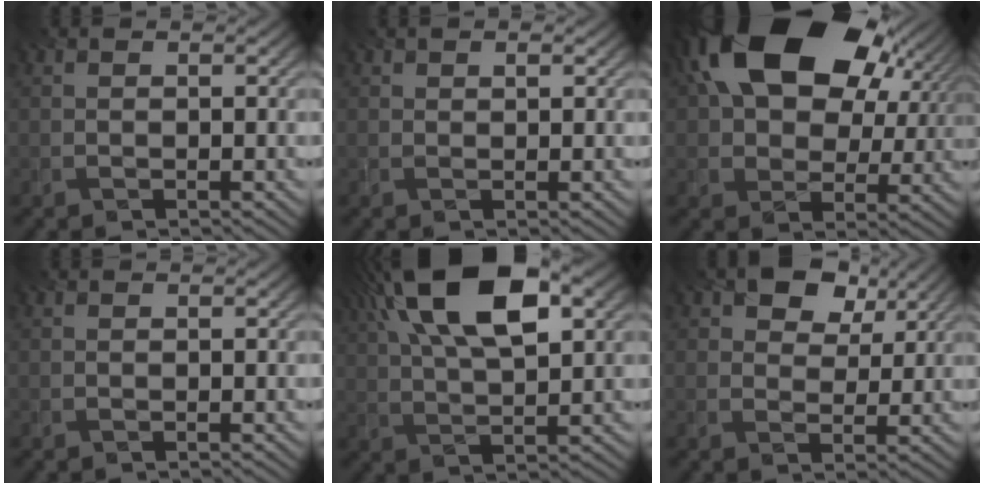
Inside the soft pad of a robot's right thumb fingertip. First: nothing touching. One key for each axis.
{"total": 0.7, "fx": 0.6, "fy": 0.3, "fz": 0.3, "tx": -0.003, "ty": 0.001, "tz": 0.010}
{"total": 21.0, "fx": 8.9, "fy": 13.5, "fz": 13.4, "tx": -0.252, "ty": 0.038, "tz": 0.162}
{"total": 0.0}
{"total": 15.7, "fx": 7.3, "fy": 6.5, "fz": 12.3, "tx": -0.248, "ty": 0.028, "tz": 0.121}
{"total": 6.2, "fx": 3.5, "fy": 4.1, "fz": 3.1, "tx": -0.055, "ty": 0.003, "tz": 0.050}